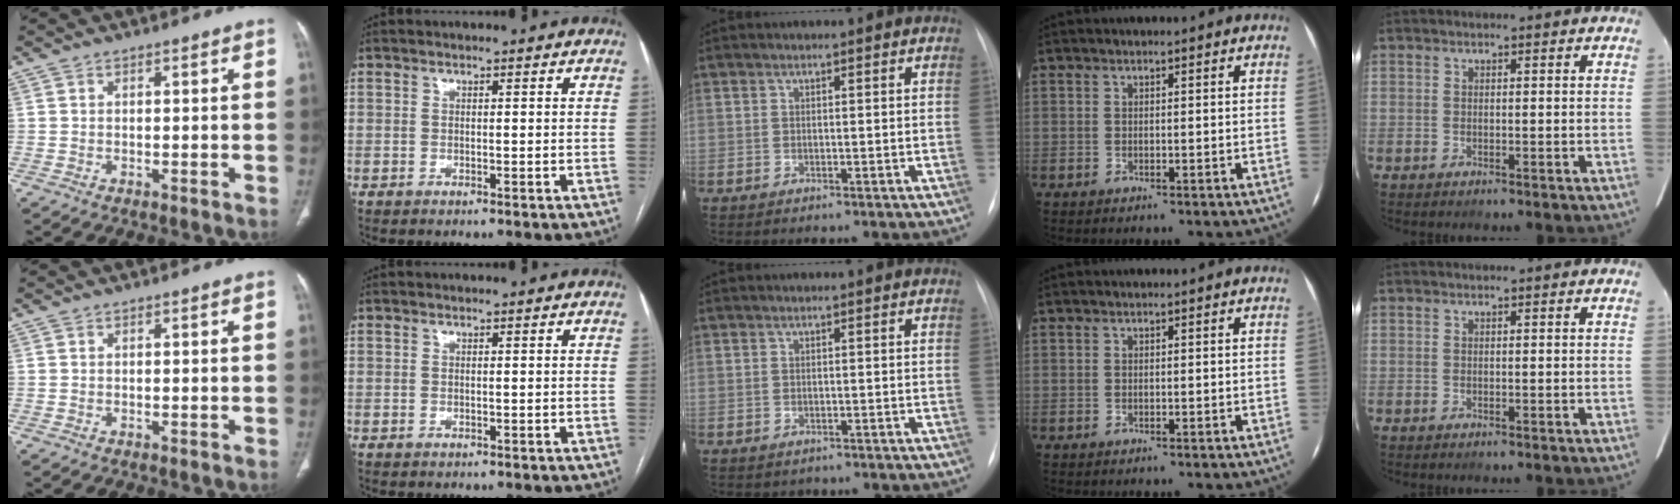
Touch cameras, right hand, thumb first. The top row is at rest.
{"middle": {"total": 0.9, "force": [-0.5, 0.7, 0.0], "torque": [-0.004, 0.002, -0.005]}}